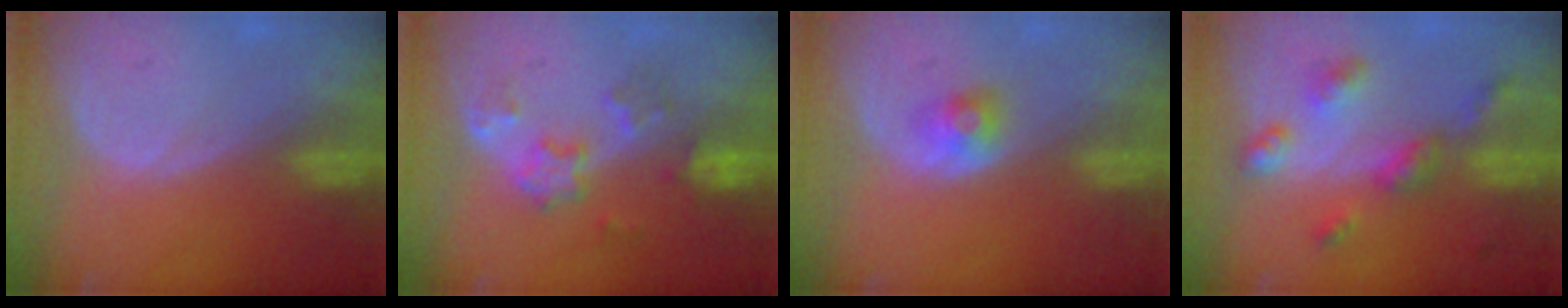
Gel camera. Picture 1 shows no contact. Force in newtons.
{"total": 6.0, "press": 5.5, "slide": 2.4}
{"total": 2.6, "press": 2.4, "slide": 1.2}
{"total": 6.8, "press": 6.0, "slide": 3.3}